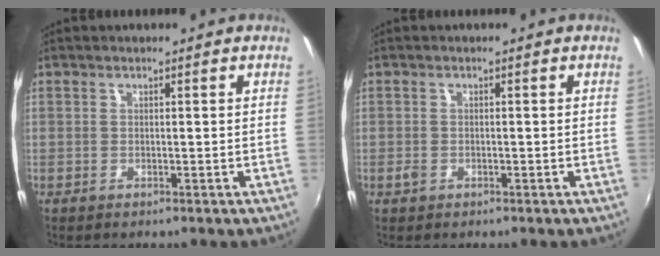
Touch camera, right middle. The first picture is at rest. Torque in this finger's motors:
{"motor_torque": [0.22, -0.17, 0.00, 0.02]}